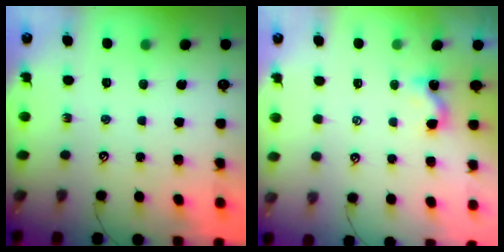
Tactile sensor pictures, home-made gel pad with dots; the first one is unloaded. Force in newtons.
{"total": 1.7, "press": 1.7, "slide": 0.2}